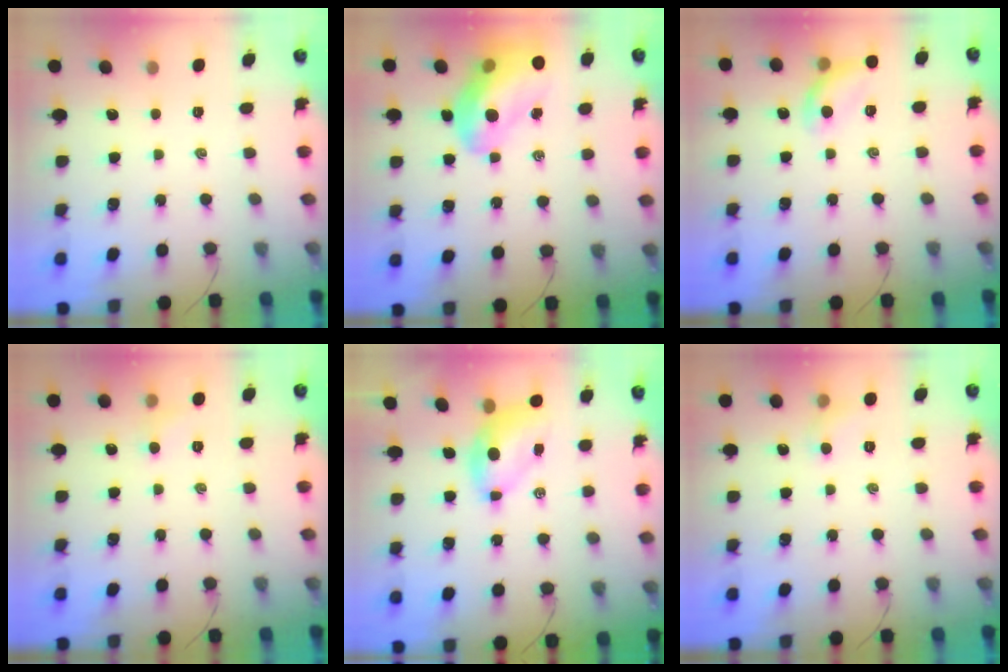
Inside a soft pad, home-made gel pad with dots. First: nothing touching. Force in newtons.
{"total": 16.6, "press": 16.0, "slide": 4.5}
{"total": 10.6, "press": 10.5, "slide": 1.5}
{"total": 5.0, "press": 4.8, "slide": 1.6}
{"total": 6.7, "press": 6.6, "slide": 1.3}
{"total": 4.8, "press": 4.6, "slide": 1.4}